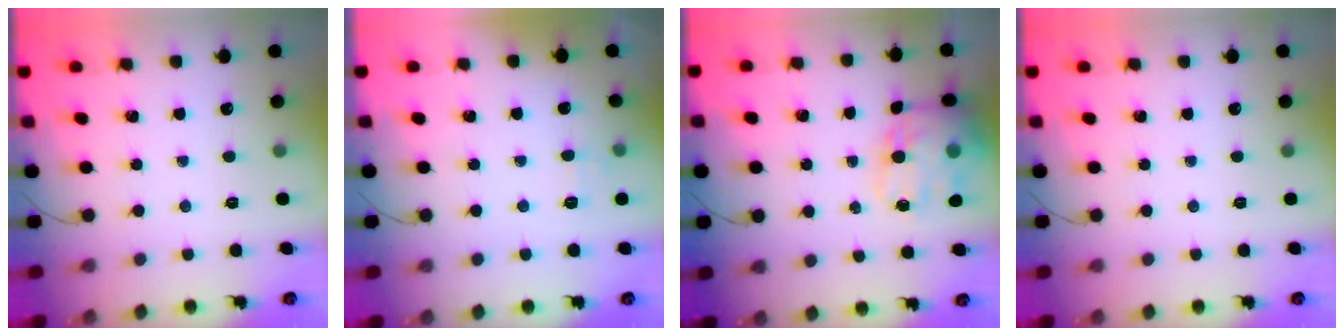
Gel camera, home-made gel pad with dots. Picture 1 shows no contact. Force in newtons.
{"total": 3.1, "press": 2.8, "slide": 1.5}
{"total": 16.4, "press": 16.0, "slide": 3.7}
{"total": 0.0}